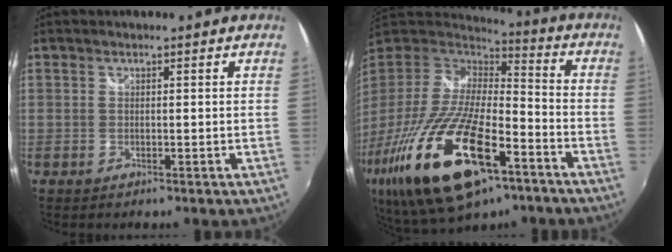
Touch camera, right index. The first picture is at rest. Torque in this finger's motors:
{"motor_torque": [1.95, -0.19, 1.05, 0.21]}